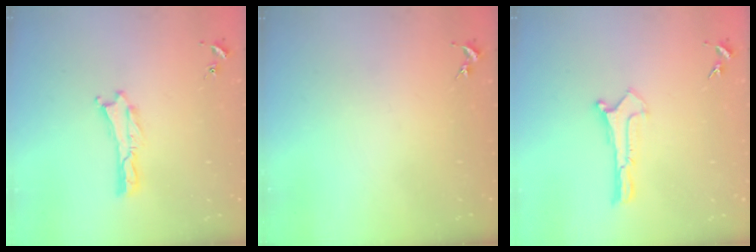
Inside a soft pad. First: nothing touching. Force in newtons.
{"total": 0.0}
{"total": 0.0}